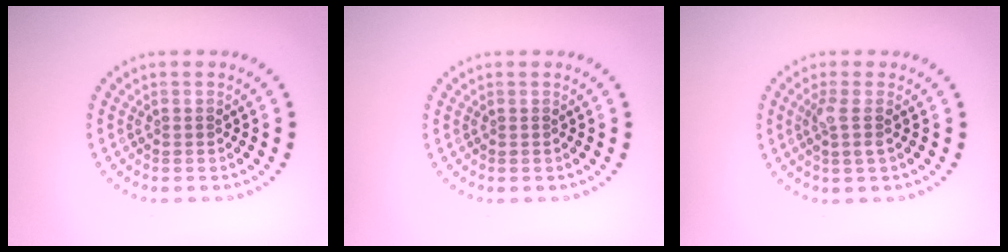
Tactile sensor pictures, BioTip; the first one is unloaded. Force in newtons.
{"total": 0.0}
{"total": 1.7, "press": 1.4, "slide": 1.0}